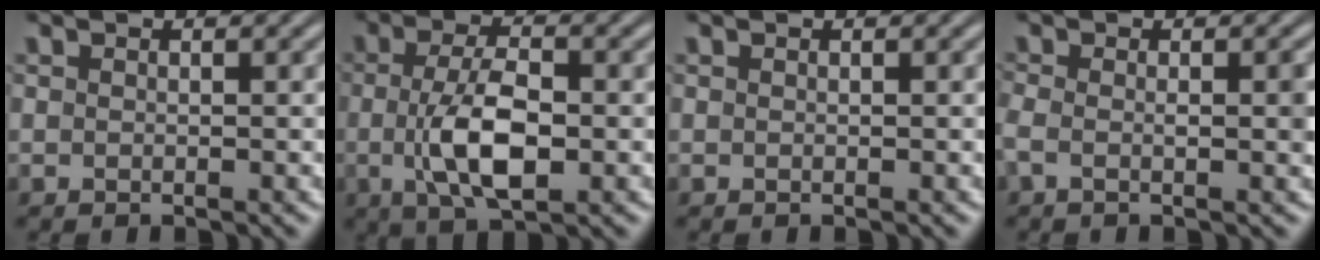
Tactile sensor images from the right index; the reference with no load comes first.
{"total": 5.8, "force": [-0.9, 2.2, 5.3], "torque": [-0.098, -0.013, -0.011]}
{"total": 0.0}
{"total": 2.1, "force": [-0.7, 0.7, 1.8], "torque": [-0.045, -0.017, -0.007]}